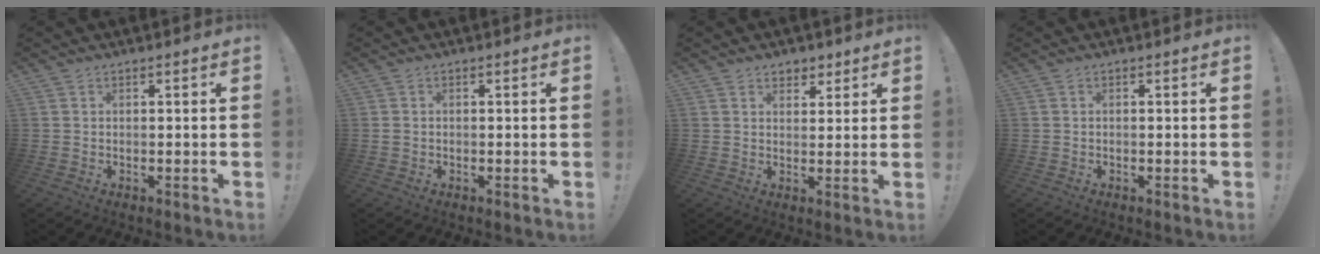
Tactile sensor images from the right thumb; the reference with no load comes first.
{"total": 0.7, "force": [-0.2, 0.5, 0.5], "torque": [-0.014, 0.004, -0.002]}
{"total": 4.2, "force": [2.9, 3.0, 0.7], "torque": [0.005, -0.016, 0.051]}
{"total": 0.0}